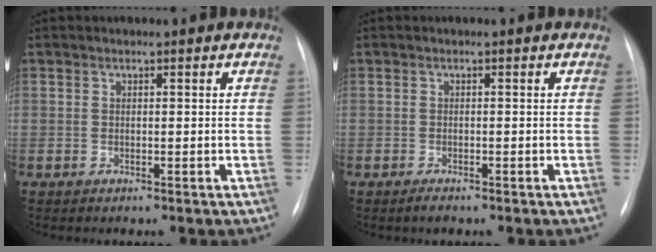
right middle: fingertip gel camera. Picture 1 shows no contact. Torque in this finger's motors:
{"motor_torque": [-0.05, 0.01, -0.02, 0.00]}